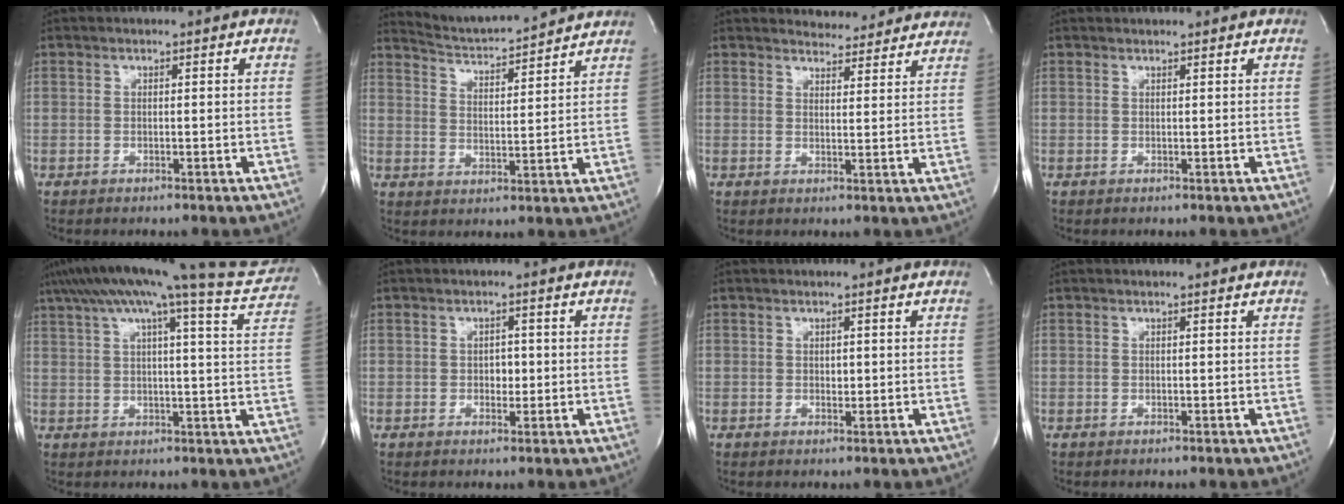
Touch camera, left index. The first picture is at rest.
{"total": 10.6, "force": [10.3, 0.0, 2.2], "torque": [-0.050, 0.012, 0.158]}
{"total": 8.1, "force": [7.8, 2.0, 0.8], "torque": [0.002, -0.001, 0.083]}
{"total": 1.4, "force": [1.4, 0.1, 0.2], "torque": [-0.008, 0.012, 0.020]}
{"total": 21.6, "force": [18.4, 1.2, 11.3], "torque": [-0.180, -0.007, 0.230]}
{"total": 1.8, "force": [-0.3, 1.3, 1.2], "torque": [-0.016, 0.002, -0.003]}
{"total": 0.8, "force": [0.0, 0.6, 0.5], "torque": [-0.006, 0.000, 0.000]}
{"total": 0.0}